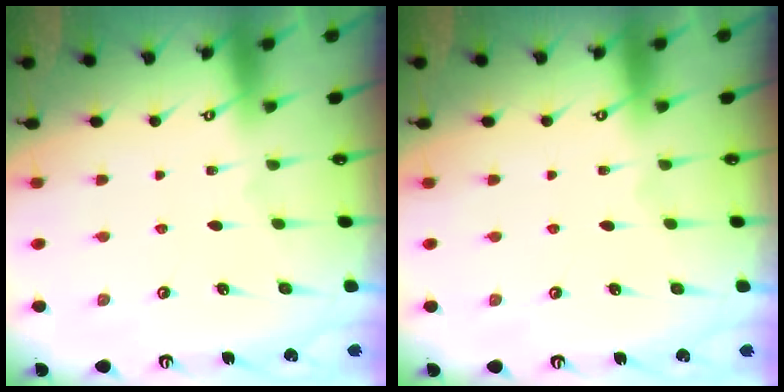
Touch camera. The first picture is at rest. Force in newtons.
{"total": 0.0}